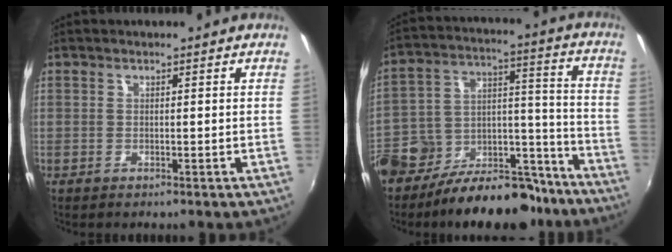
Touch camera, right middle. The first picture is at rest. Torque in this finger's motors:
{"motor_torque": [0.98, -1.16, 0.29, 0.13]}